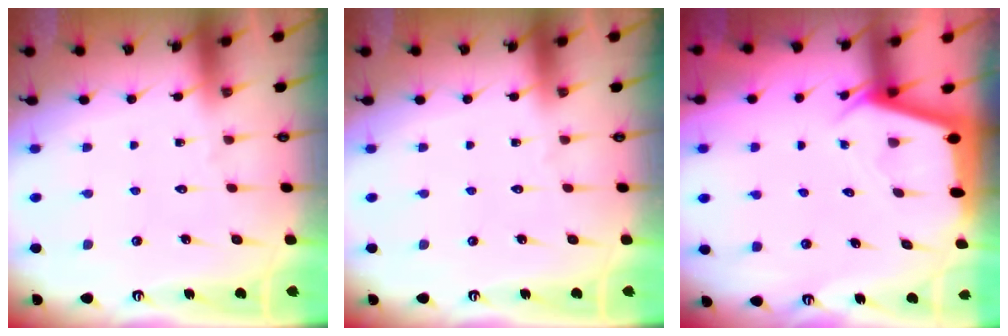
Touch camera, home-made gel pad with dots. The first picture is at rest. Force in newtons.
{"total": 0.0}
{"total": 2.2, "press": 2.2, "slide": 0.2}